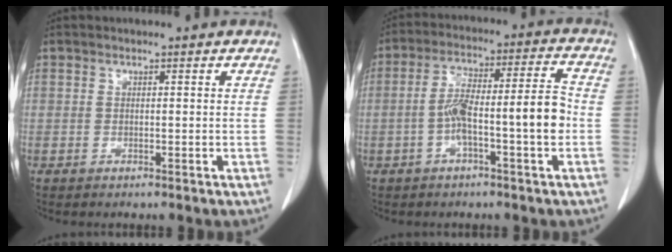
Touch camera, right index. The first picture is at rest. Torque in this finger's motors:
{"motor_torque": [1.45, -0.44, 0.76, 0.16]}